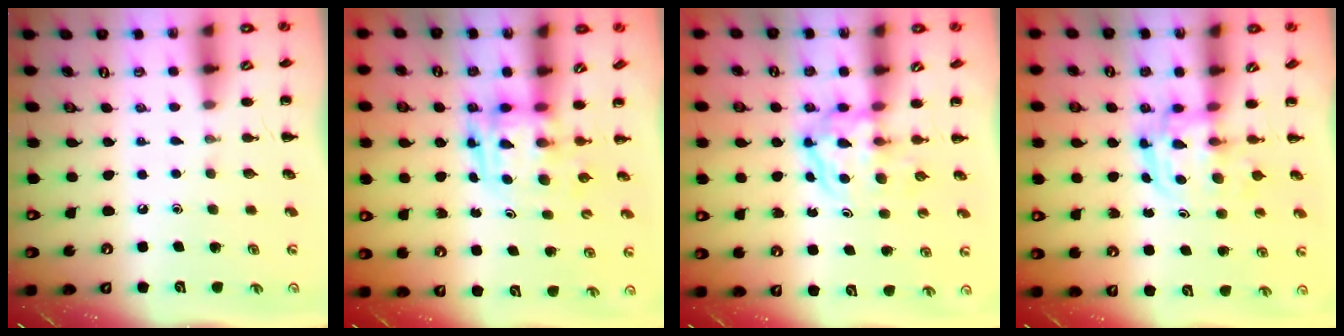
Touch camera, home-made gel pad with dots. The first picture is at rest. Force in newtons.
{"total": 3.7, "press": 3.7, "slide": 0.7}
{"total": 3.8, "press": 3.7, "slide": 0.4}
{"total": 2.7, "press": 2.7, "slide": 0.3}